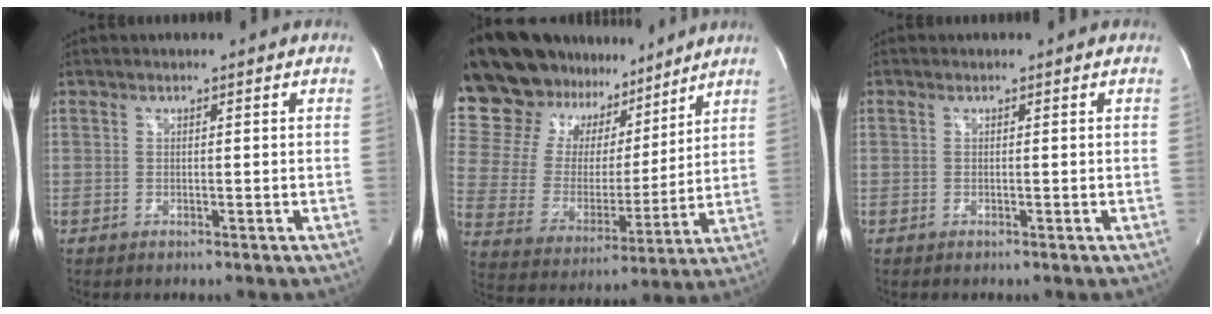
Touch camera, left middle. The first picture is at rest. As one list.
[{"total": 21.1, "force": [18.0, 8.8, 6.6], "torque": [-0.121, 0.029, 0.306]}, {"total": 0.0}]